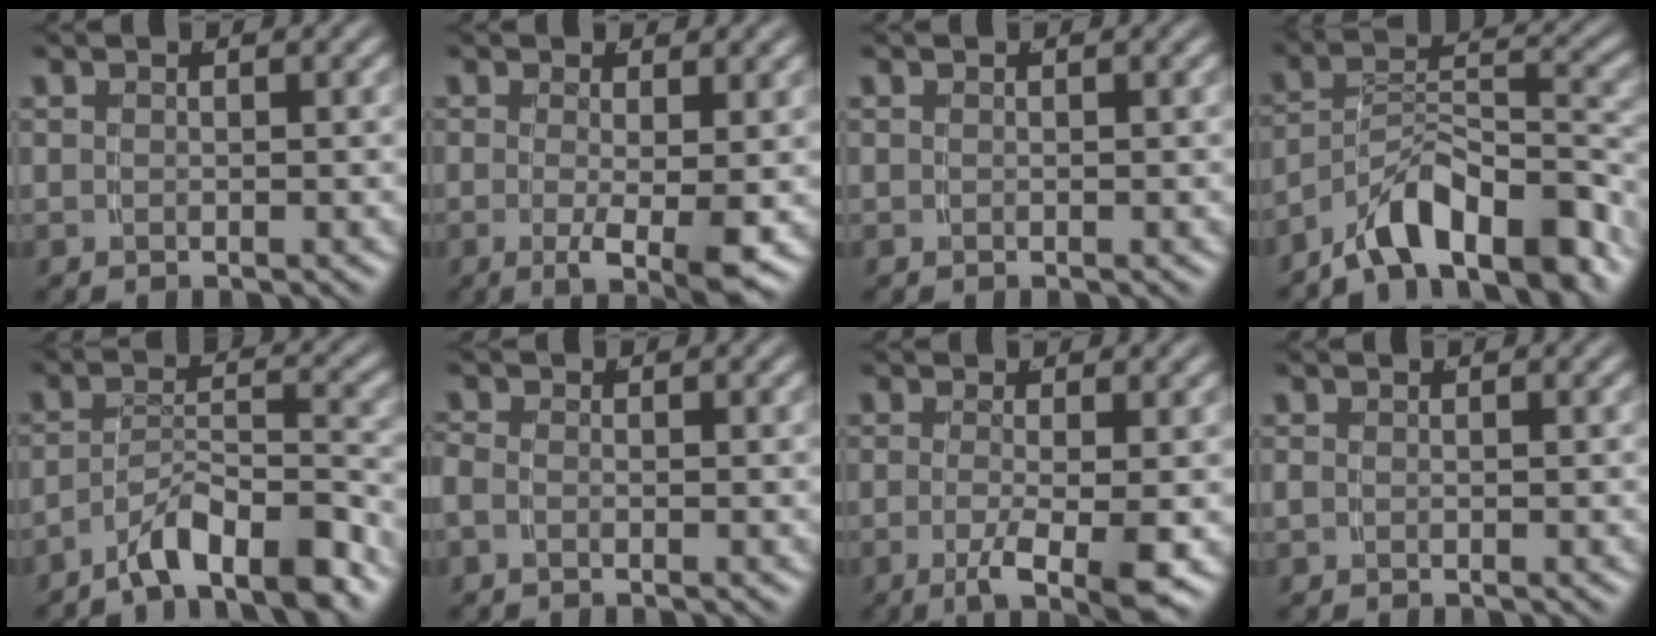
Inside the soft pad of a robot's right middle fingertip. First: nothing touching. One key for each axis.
{"total": 4.4, "fx": -1.8, "fy": 0.5, "fz": 4.0, "tx": -0.067, "ty": -0.032, "tz": -0.016}
{"total": 0.0}
{"total": 7.9, "fx": -5.8, "fy": 2.6, "fz": 4.7, "tx": -0.061, "ty": 0.000, "tz": -0.092}
{"total": 5.9, "fx": -4.8, "fy": 1.5, "fz": 3.2, "tx": -0.043, "ty": 0.000, "tz": -0.078}
{"total": 1.1, "fx": -0.5, "fy": 0.7, "fz": 0.7, "tx": -0.021, "ty": -0.007, "tz": -0.009}
{"total": 5.3, "fx": -3.1, "fy": 0.7, "fz": 4.2, "tx": -0.075, "ty": -0.035, "tz": -0.035}
{"total": 0.8, "fx": -0.3, "fy": 0.6, "fz": 0.4, "tx": -0.013, "ty": -0.002, "tz": -0.004}